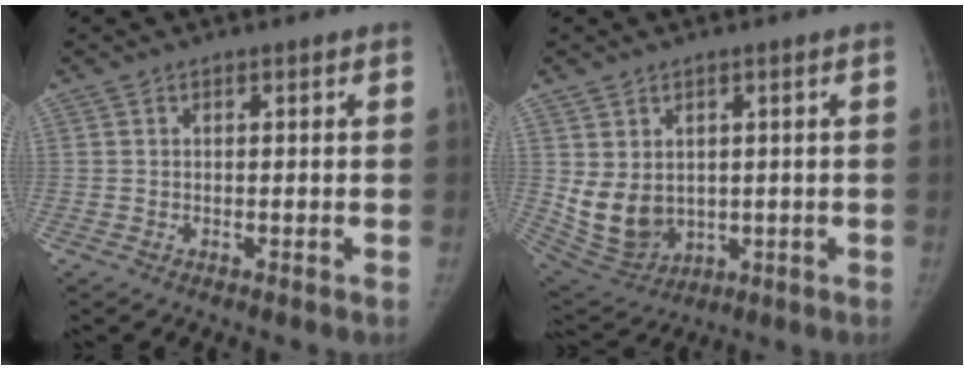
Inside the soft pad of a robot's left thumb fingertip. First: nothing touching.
{"total": 9.5, "force": [0.6, 7.5, 5.7], "torque": [-0.087, -0.015, 0.042]}